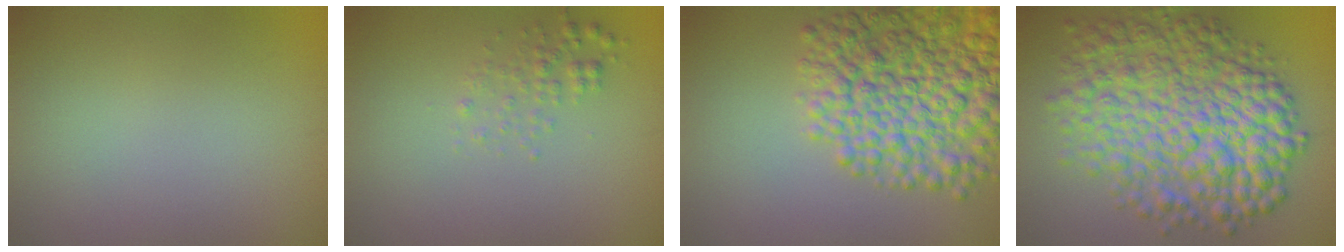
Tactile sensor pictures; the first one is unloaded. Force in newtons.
{"total": 1.5, "press": 1.5, "slide": 0.0}
{"total": 10.0, "press": 10.0, "slide": 0.3}
{"total": 11.1, "press": 11.1, "slide": 0.1}